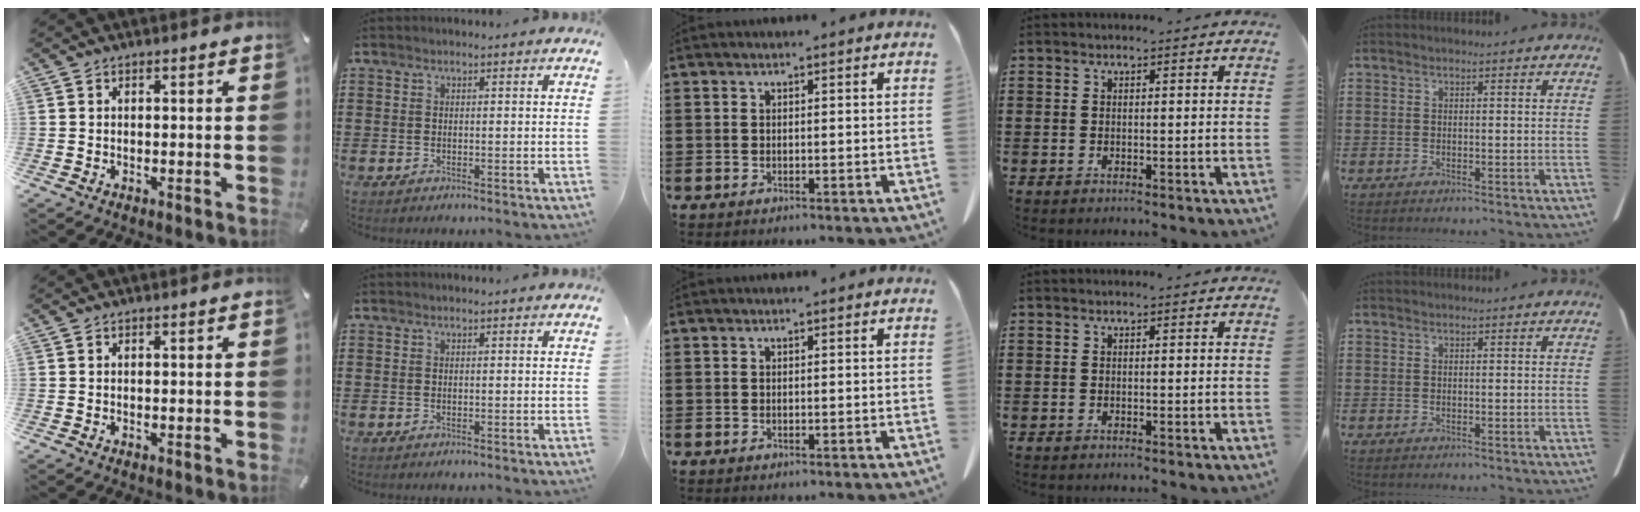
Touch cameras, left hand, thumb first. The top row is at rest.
{}